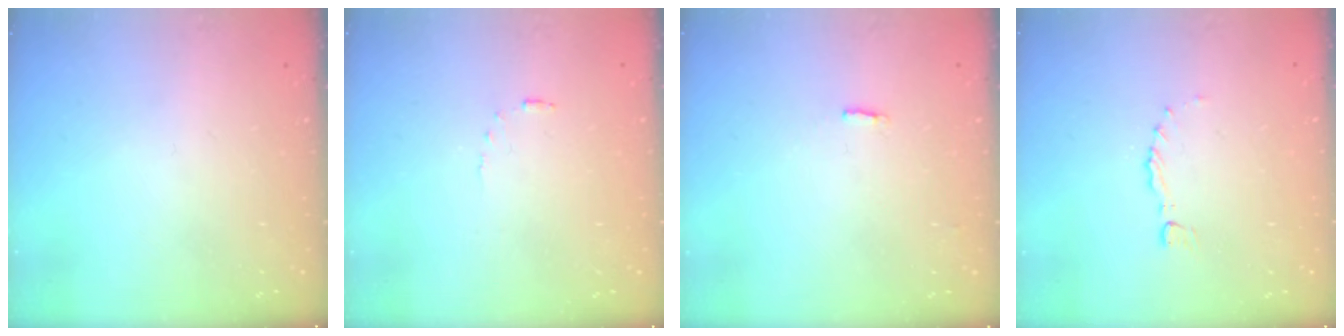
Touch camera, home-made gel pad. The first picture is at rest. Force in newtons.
{"total": 2.5, "press": 2.5, "slide": 0.5}
{"total": 2.2, "press": 2.1, "slide": 0.5}
{"total": 0.0}